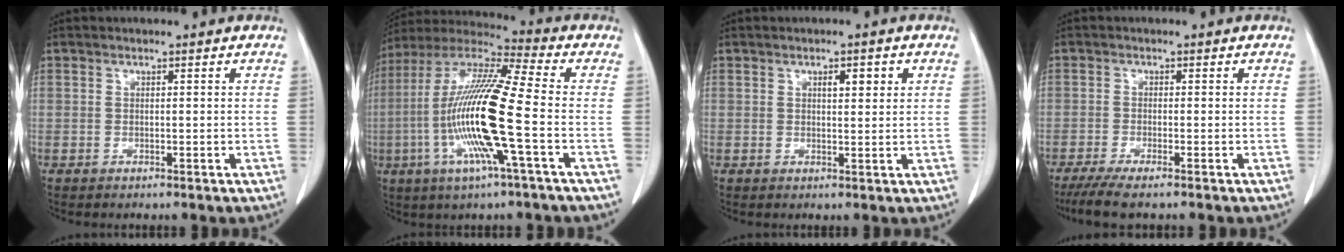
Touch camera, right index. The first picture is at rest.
{"total": 17.8, "force": [-3.9, 0.4, 17.4], "torque": [-0.358, -0.008, -0.086]}
{"total": 2.8, "force": [1.1, 0.7, 2.5], "torque": [-0.038, 0.000, 0.017]}
{"total": 5.5, "force": [-4.2, 0.2, 3.5], "torque": [-0.056, -0.013, -0.071]}